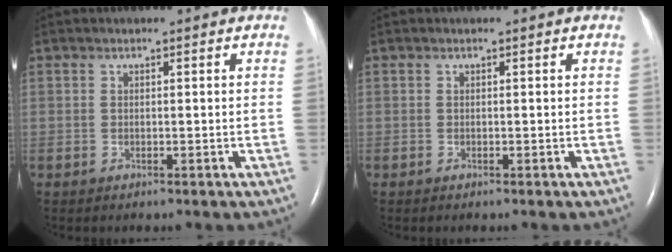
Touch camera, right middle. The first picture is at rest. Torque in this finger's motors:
{"motor_torque": [0.09, -0.14, 0.00, 0.00]}